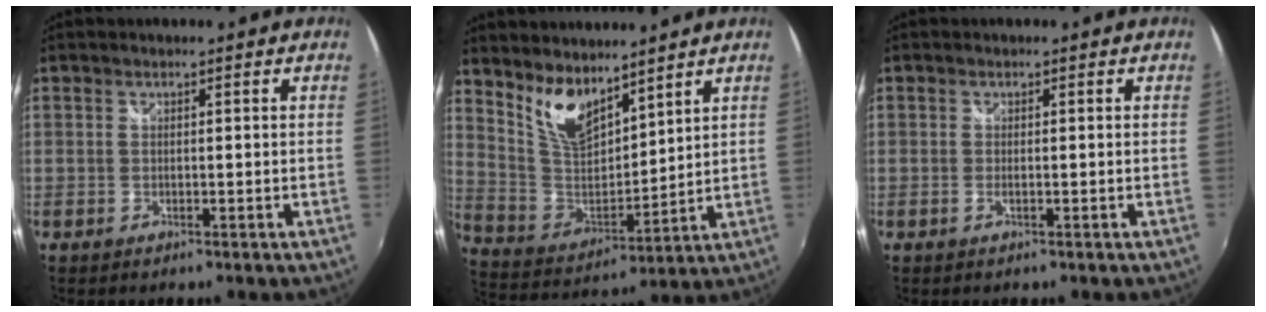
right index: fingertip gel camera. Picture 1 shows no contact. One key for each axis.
{"total": 11.2, "fx": 8.2, "fy": 4.5, "fz": 6.1, "tx": -0.118, "ty": -0.006, "tz": 0.170}
{"total": 1.0, "fx": -0.3, "fy": -0.1, "fz": 1.0, "tx": -0.017, "ty": -0.001, "tz": -0.005}